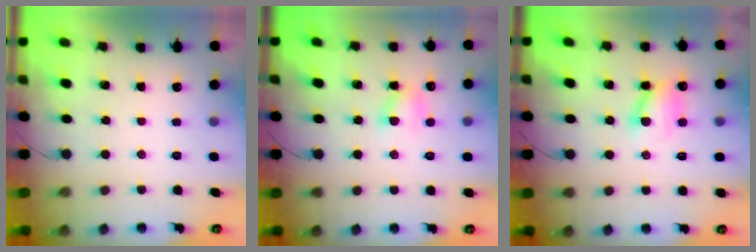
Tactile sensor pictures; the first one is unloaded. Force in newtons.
{"total": 5.4, "press": 5.2, "slide": 1.5}
{"total": 8.7, "press": 8.7, "slide": 0.7}